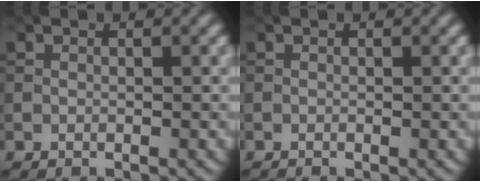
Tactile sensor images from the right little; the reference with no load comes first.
{"total": 0.0}